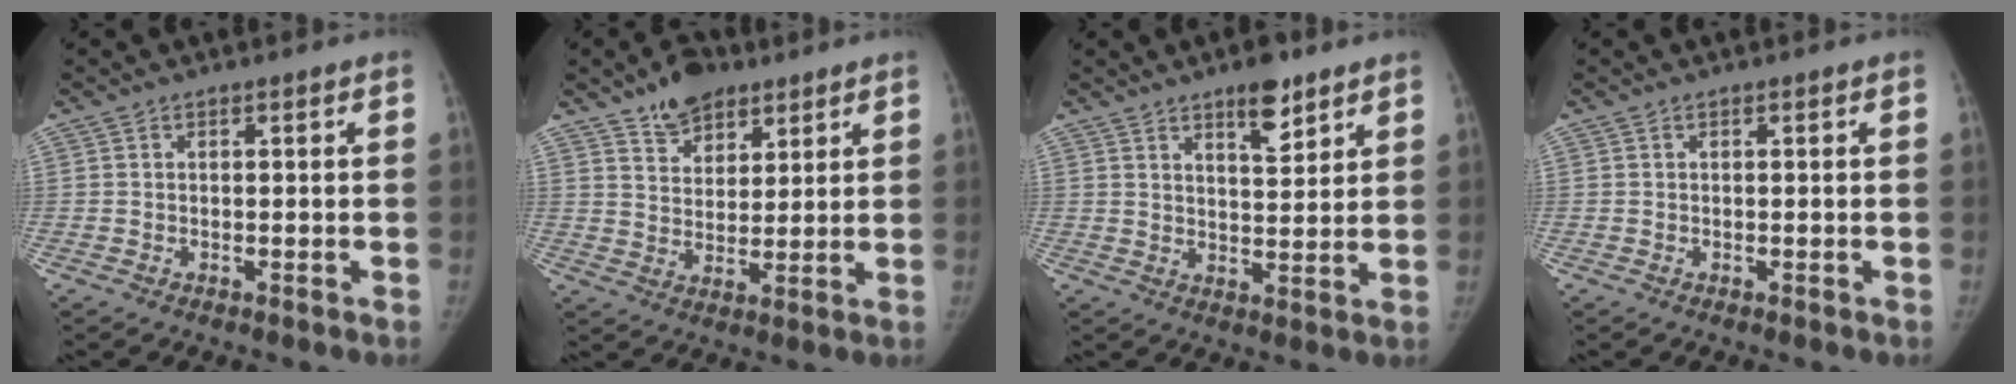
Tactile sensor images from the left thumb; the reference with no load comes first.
{"total": 9.2, "force": [6.3, 5.2, 4.1], "torque": [-0.036, -0.035, 0.109]}
{"total": 7.1, "force": [4.8, 2.5, 4.6], "torque": [-0.053, -0.031, 0.072]}
{"total": 0.0}